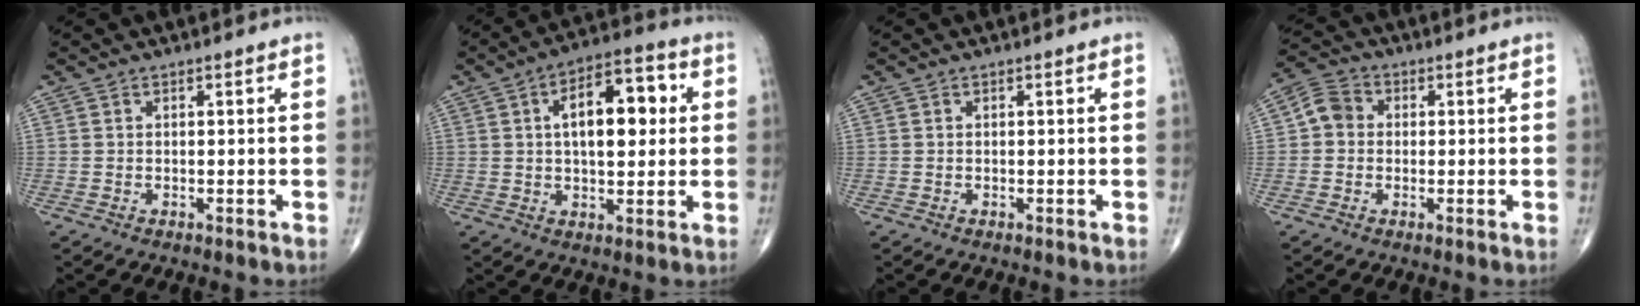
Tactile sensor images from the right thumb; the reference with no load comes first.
{"total": 13.3, "force": [2.6, 6.5, 11.3], "torque": [-0.150, 0.015, 0.036]}
{"total": 0.0}
{"total": 4.7, "force": [0.0, 4.1, 2.3], "torque": [-0.032, 0.013, -0.010]}